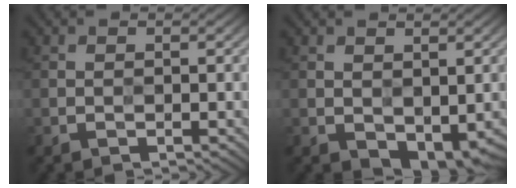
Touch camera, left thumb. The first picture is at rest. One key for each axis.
{"total": 4.0, "fx": -0.9, "fy": 2.4, "fz": 3.1, "tx": -0.050, "ty": -0.012, "tz": -0.008}